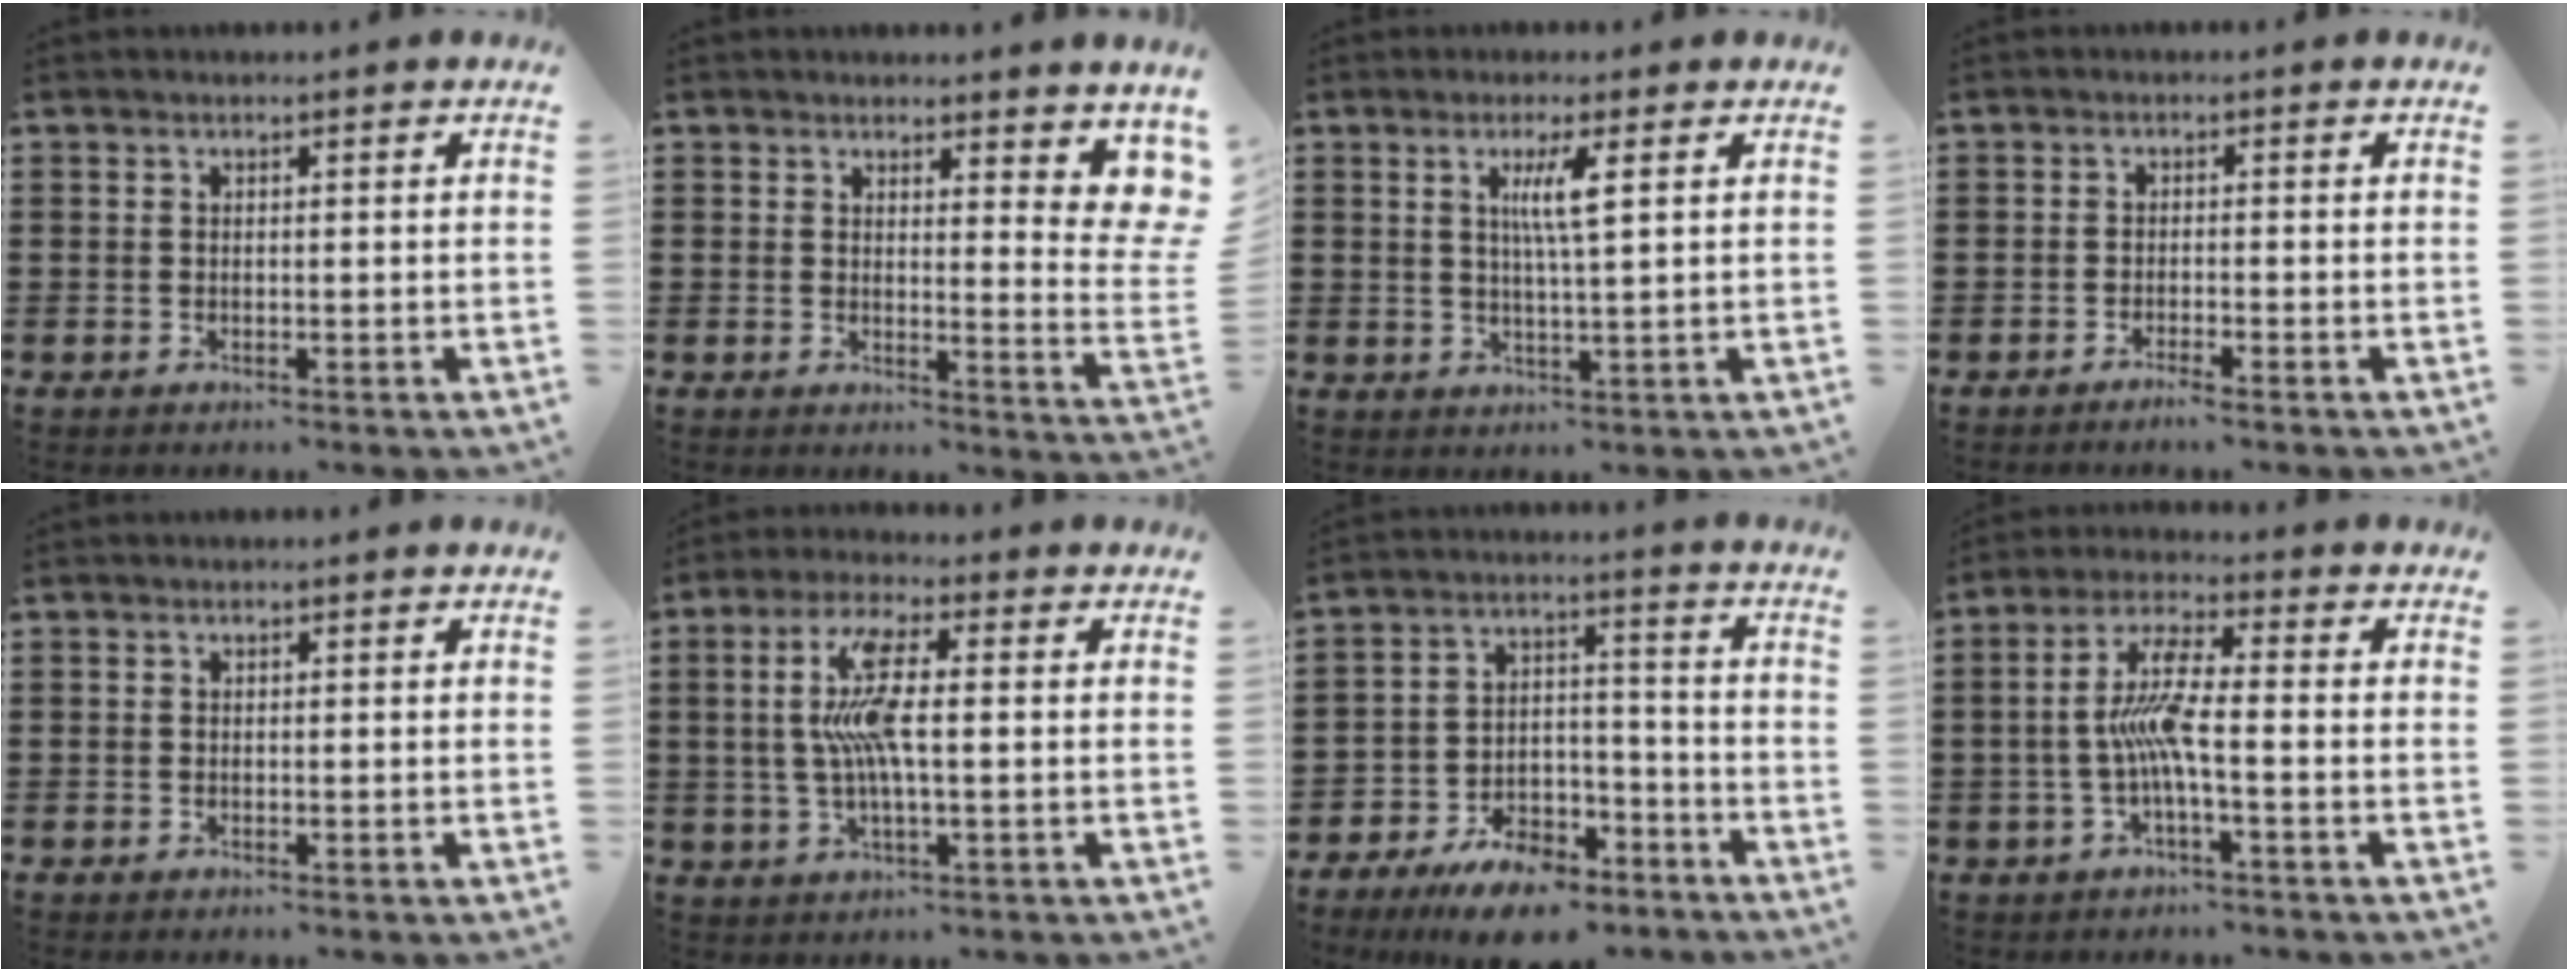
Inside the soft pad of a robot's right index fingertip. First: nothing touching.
{"total": 4.5, "force": [3.8, 1.1, 2.1], "torque": [-0.025, -0.020, 0.064]}
{"total": 4.2, "force": [1.2, -0.1, 4.0], "torque": [-0.082, -0.003, 0.017]}
{"total": 1.5, "force": [-1.3, -0.2, 0.8], "torque": [-0.013, -0.003, -0.024]}
{"total": 0.0}
{"total": 8.7, "force": [0.1, 2.2, 8.4], "torque": [-0.181, -0.005, -0.008]}
{"total": 9.0, "force": [-7.5, 3.5, 3.5], "torque": [-0.059, 0.033, -0.138]}
{"total": 7.1, "force": [-1.5, 1.1, 6.9], "torque": [-0.149, -0.006, -0.038]}